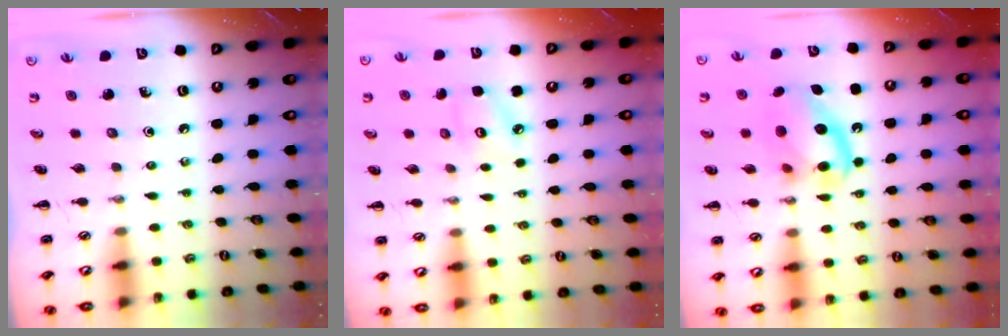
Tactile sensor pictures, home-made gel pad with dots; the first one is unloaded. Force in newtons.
{"total": 3.9, "press": 3.7, "slide": 0.9}
{"total": 14.5, "press": 14.3, "slide": 2.2}